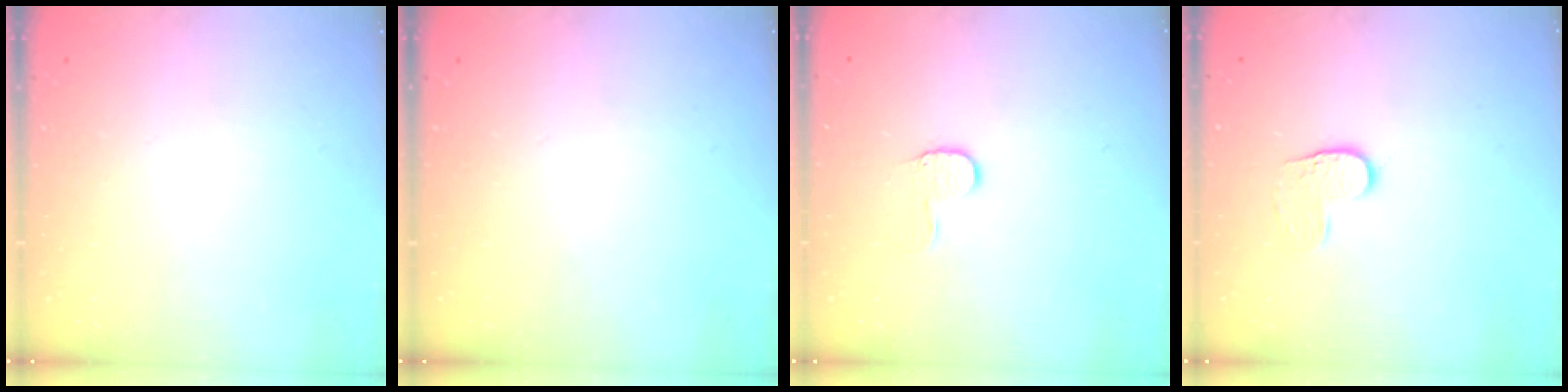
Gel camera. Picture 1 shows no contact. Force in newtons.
{"total": 0.0}
{"total": 5.7, "press": 5.7, "slide": 0.5}
{"total": 4.0, "press": 4.0, "slide": 0.4}